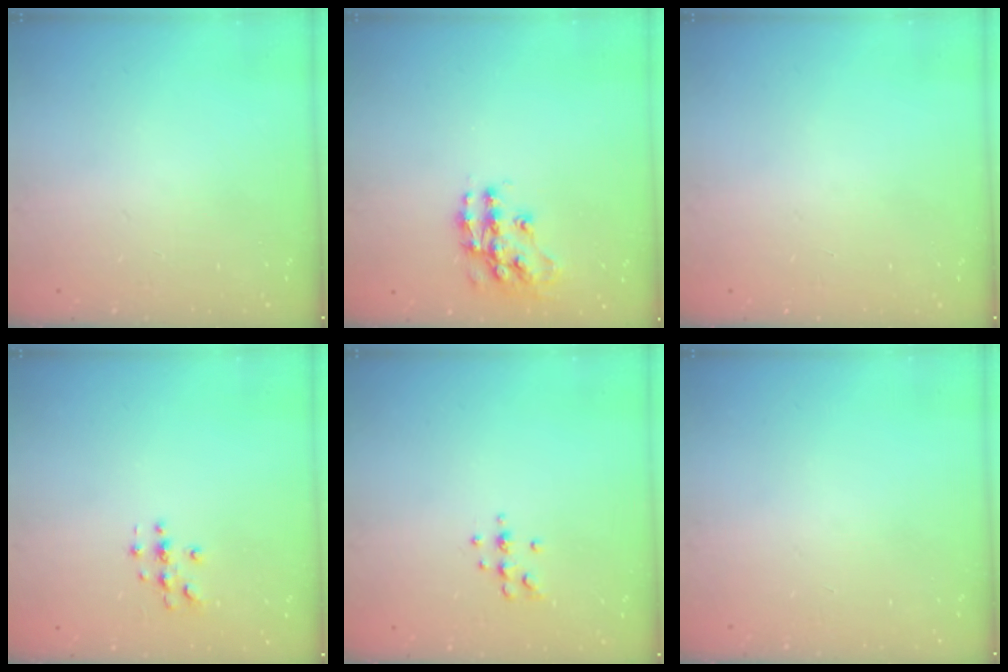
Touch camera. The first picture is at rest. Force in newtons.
{"total": 12.2, "press": 12.1, "slide": 0.6}
{"total": 0.0}
{"total": 2.7, "press": 2.7, "slide": 0.3}
{"total": 5.5, "press": 5.2, "slide": 1.6}
{"total": 0.0}